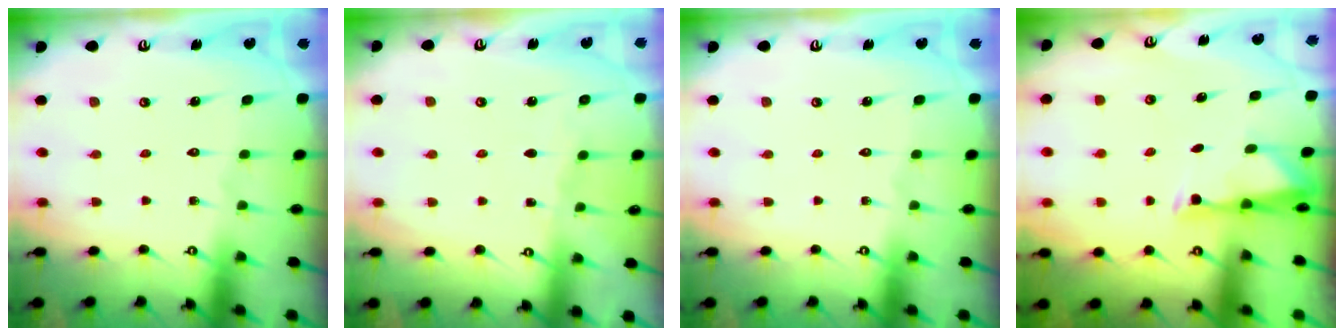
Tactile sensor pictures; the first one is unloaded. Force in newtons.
{"total": 2.8, "press": 2.8, "slide": 0.4}
{"total": 0.0}
{"total": 2.9, "press": 2.9, "slide": 0.6}